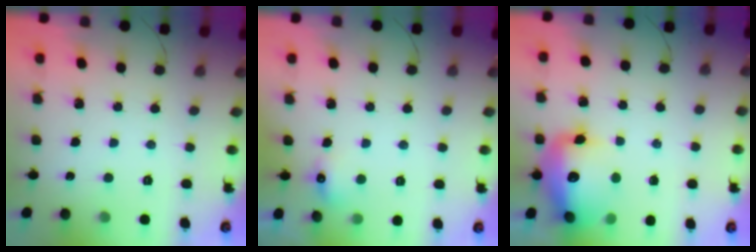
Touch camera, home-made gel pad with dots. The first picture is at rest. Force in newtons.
{"total": 5.3, "press": 5.1, "slide": 1.5}
{"total": 17.3, "press": 16.8, "slide": 3.9}